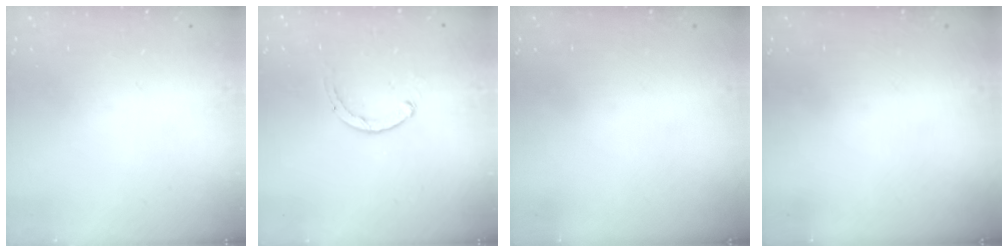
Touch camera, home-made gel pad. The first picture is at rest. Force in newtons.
{"total": 1.8, "press": 1.7, "slide": 0.5}
{"total": 0.0}
{"total": 0.0}